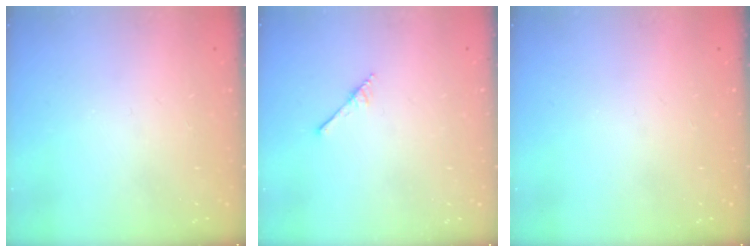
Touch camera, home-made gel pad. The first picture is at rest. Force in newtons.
{"total": 2.9, "press": 2.9, "slide": 0.2}
{"total": 0.0}